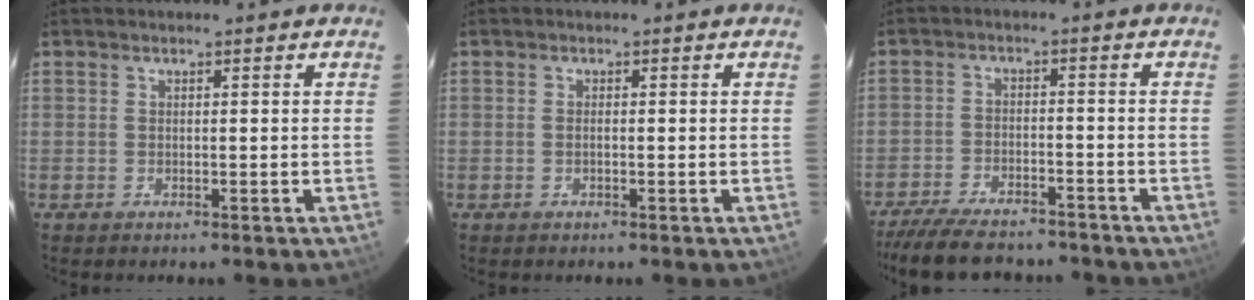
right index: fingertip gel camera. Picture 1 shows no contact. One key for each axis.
{"total": 0.6, "fx": -0.1, "fy": 0.2, "fz": 0.5, "tx": -0.011, "ty": 0.001, "tz": -0.003}
{"total": 16.0, "fx": -13.6, "fy": 4.9, "fz": 6.9, "tx": -0.151, "ty": -0.015, "tz": -0.204}